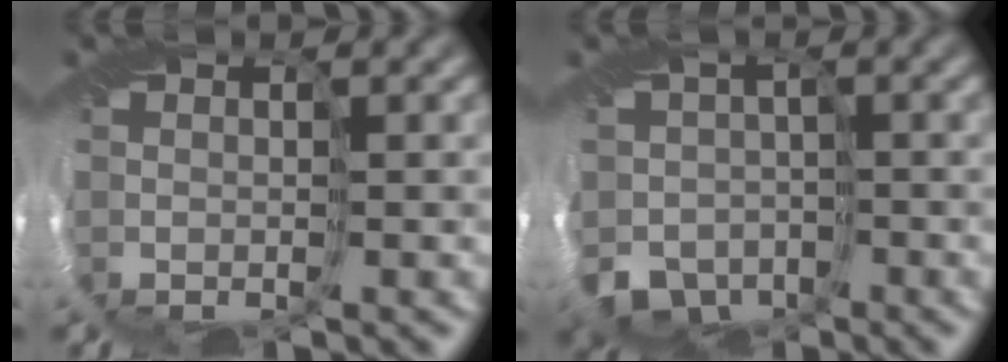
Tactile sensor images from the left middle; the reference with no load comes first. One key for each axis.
{"total": 5.1, "fx": -2.6, "fy": 4.1, "fz": 1.7, "tx": -0.025, "ty": -0.005, "tz": -0.048}